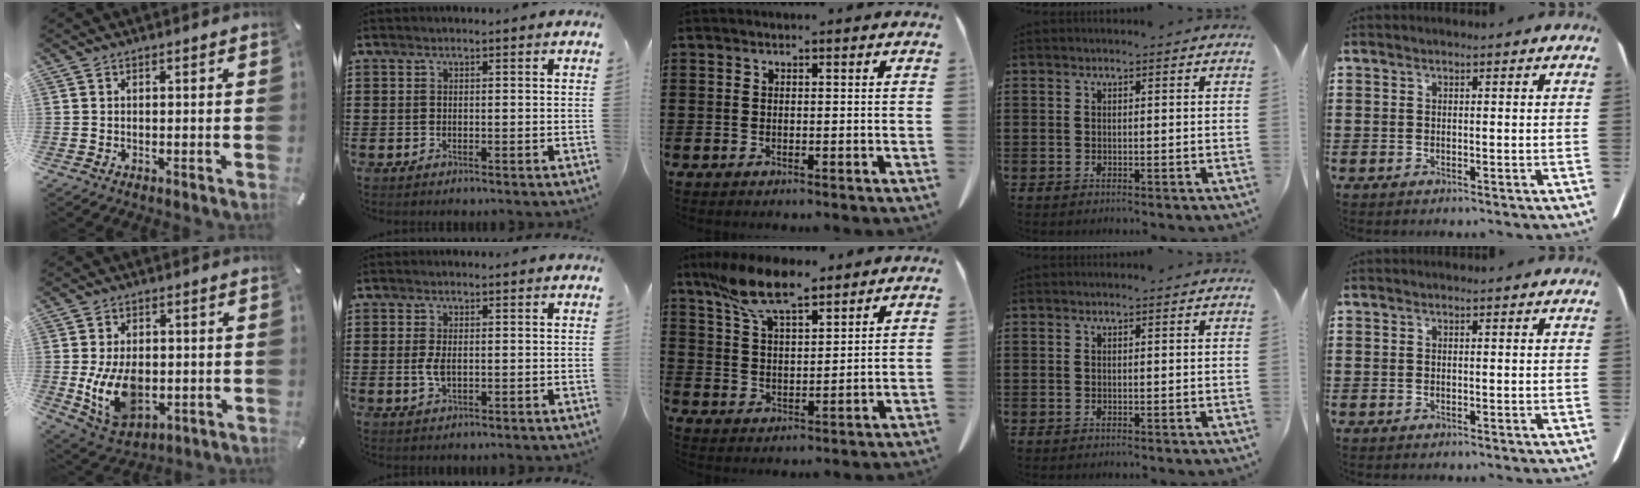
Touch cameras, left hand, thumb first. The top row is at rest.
{"thumb": {"total": 12.3, "force": [-1.3, 8.3, 8.9], "torque": [-0.183, -0.003, -0.019]}, "index": {"total": 2.5, "force": [-0.1, 1.2, 2.2], "torque": [-0.059, -0.003, -0.007]}, "middle": {"total": 10.1, "force": [7.7, 2.9, 5.9], "torque": [-0.133, -0.013, 0.144]}}